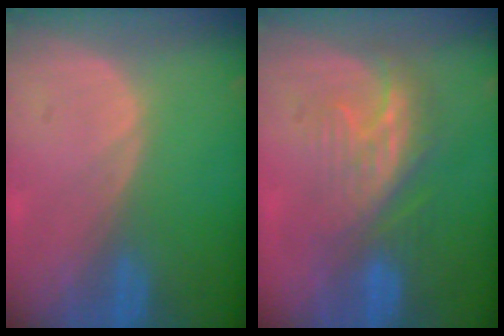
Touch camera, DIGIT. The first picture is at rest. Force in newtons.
{"total": 7.6, "press": 7.1, "slide": 2.7}